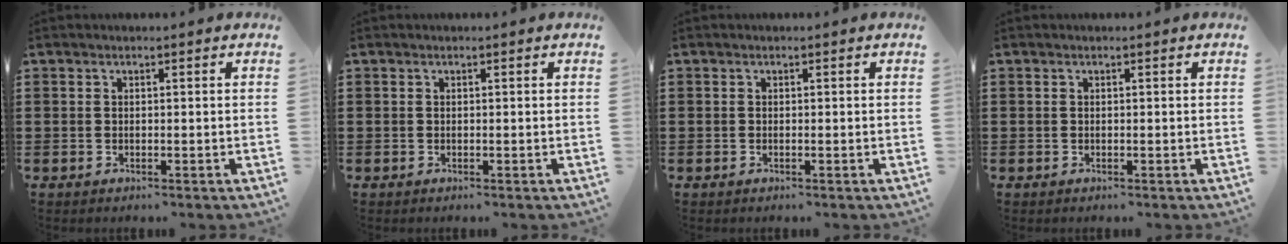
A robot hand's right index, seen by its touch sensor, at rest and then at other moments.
{"total": 0.0}
{"total": 0.0}
{"total": 0.0}